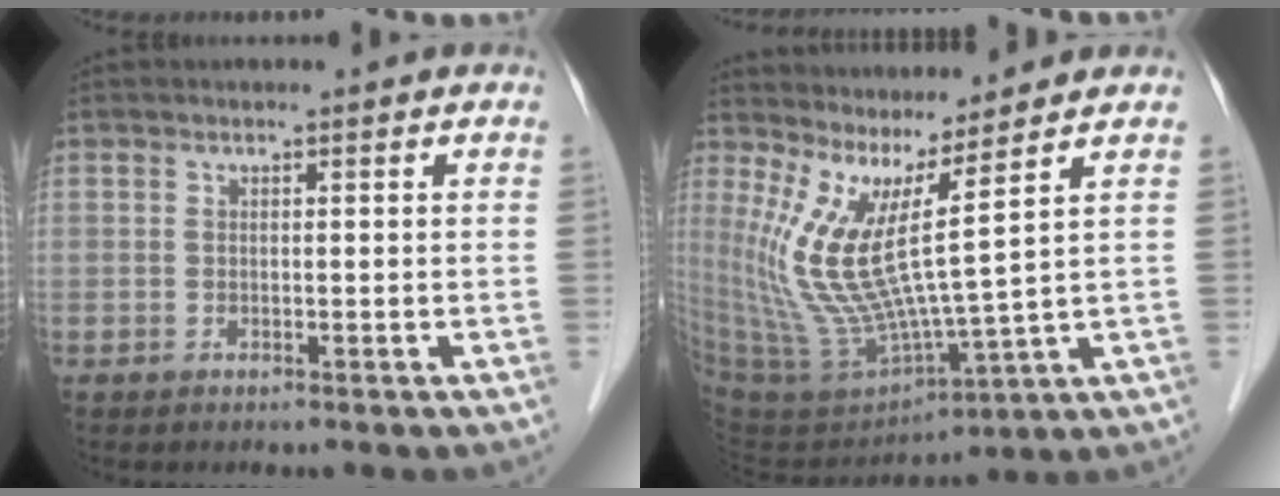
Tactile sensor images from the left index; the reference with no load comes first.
{"total": 11.4, "force": [5.8, -0.5, 9.8], "torque": [-0.224, -0.035, 0.126]}